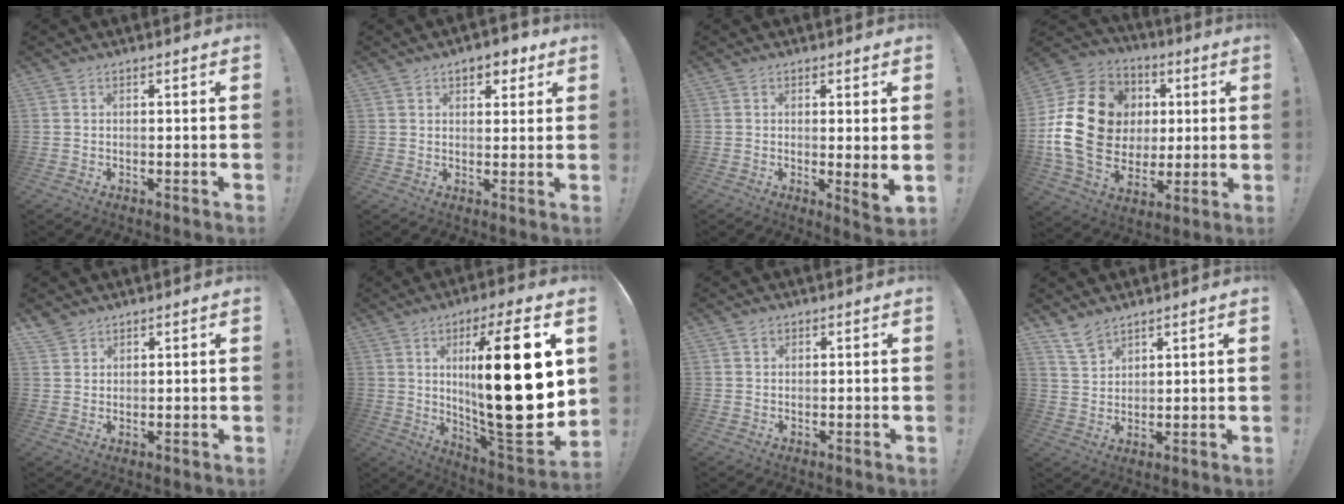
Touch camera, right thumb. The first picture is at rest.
{"total": 5.3, "force": [3.1, 3.3, 2.8], "torque": [-0.018, -0.012, 0.049]}
{"total": 4.1, "force": [0.6, -0.3, 4.0], "torque": [-0.046, -0.019, 0.010]}
{"total": 23.4, "force": [2.5, 19.0, 13.4], "torque": [-0.223, 0.007, 0.080]}
{"total": 3.1, "force": [2.8, 1.3, 0.5], "torque": [-0.001, -0.019, 0.052]}
{"total": 28.8, "force": [4.5, 6.3, 27.8], "torque": [-0.459, -0.042, 0.063]}
{"total": 1.2, "force": [0.9, 0.7, 0.3], "torque": [0.002, -0.002, 0.016]}
{"total": 6.1, "force": [5.1, 2.6, 2.2], "torque": [-0.036, -0.032, 0.098]}